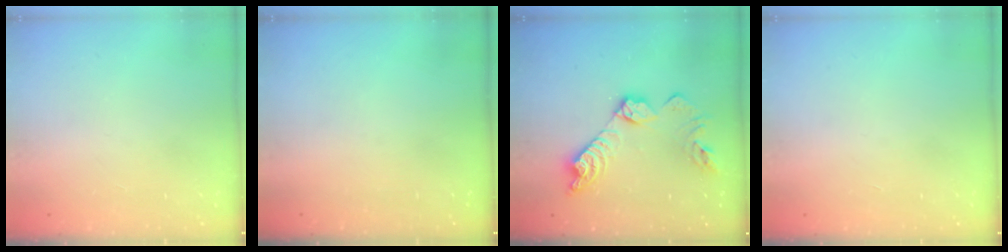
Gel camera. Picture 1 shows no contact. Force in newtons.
{"total": 0.0}
{"total": 14.7, "press": 14.6, "slide": 1.1}
{"total": 0.0}